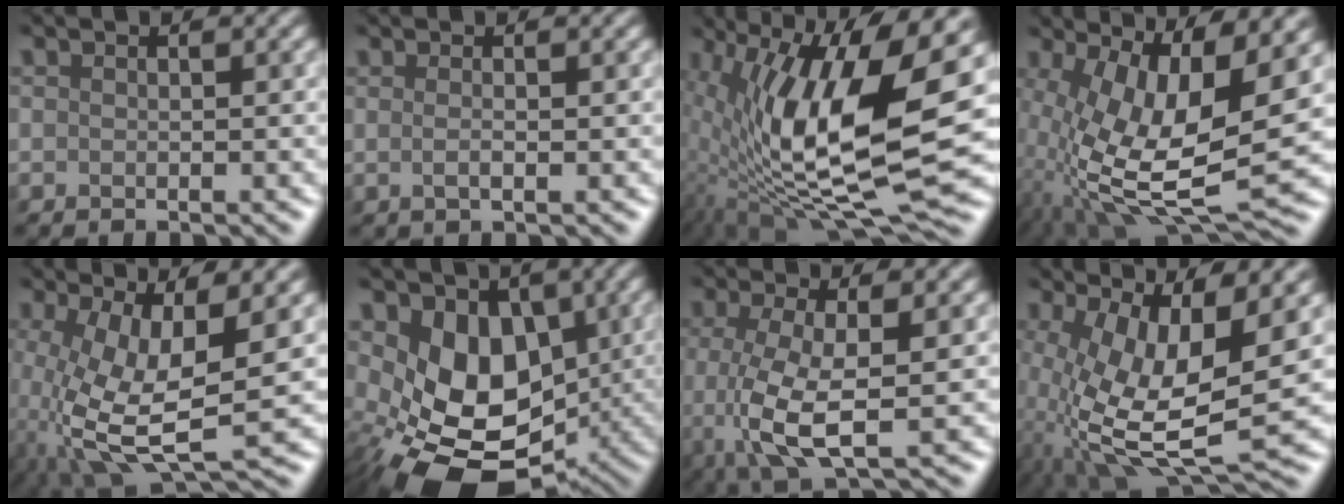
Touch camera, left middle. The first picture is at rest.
{"total": 0.9, "force": [0.1, 0.2, 0.8], "torque": [-0.013, 0.002, 0.000]}
{"total": 14.7, "force": [0.6, 5.6, 13.5], "torque": [-0.249, -0.014, 0.006]}
{"total": 12.2, "force": [-1.0, 4.7, 11.2], "torque": [-0.236, -0.022, -0.010]}
{"total": 9.5, "force": [-1.9, 3.7, 8.5], "torque": [-0.199, -0.015, -0.032]}
{"total": 10.6, "force": [-1.3, 7.6, 7.3], "torque": [-0.124, -0.017, -0.022]}
{"total": 6.3, "force": [-0.5, 2.0, 5.9], "torque": [-0.133, -0.009, -0.006]}
{"total": 11.0, "force": [-1.2, 4.2, 10.0], "torque": [-0.218, -0.022, -0.013]}